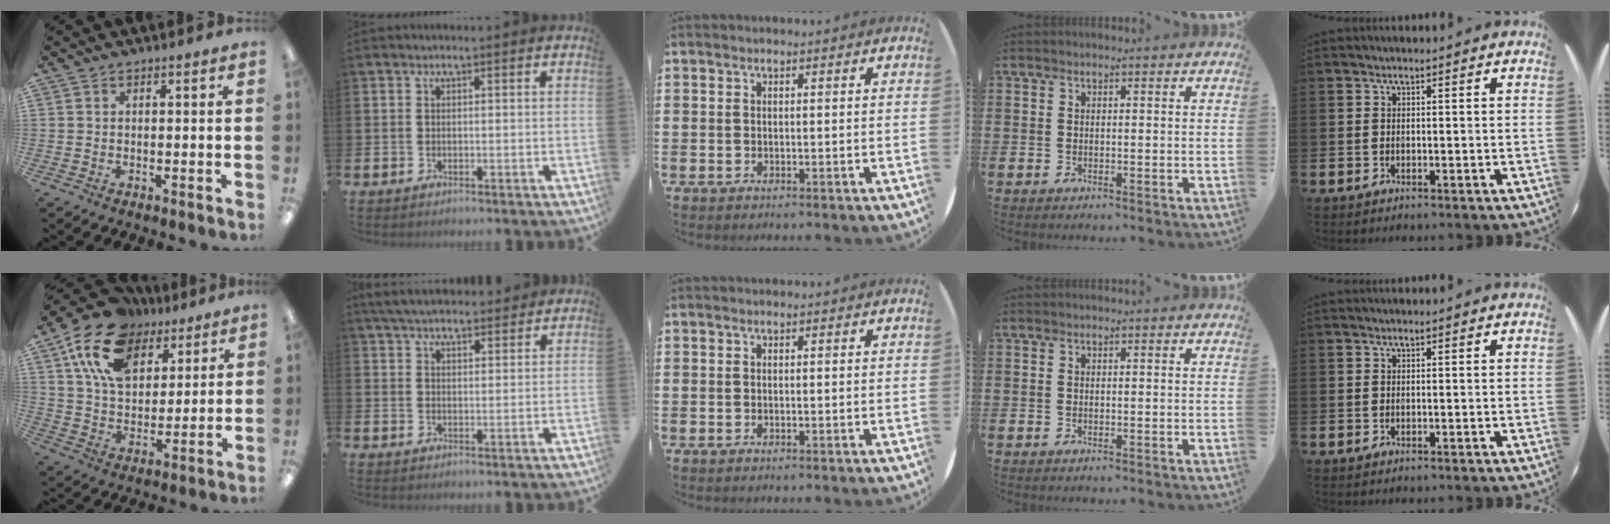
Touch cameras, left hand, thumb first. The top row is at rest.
{"thumb": {"total": 17.2, "force": [9.9, 10.8, 9.1], "torque": [-0.176, -0.028, 0.186]}, "index": {"total": 5.2, "force": [5.0, 1.0, 1.0], "torque": [-0.028, -0.021, 0.091]}}